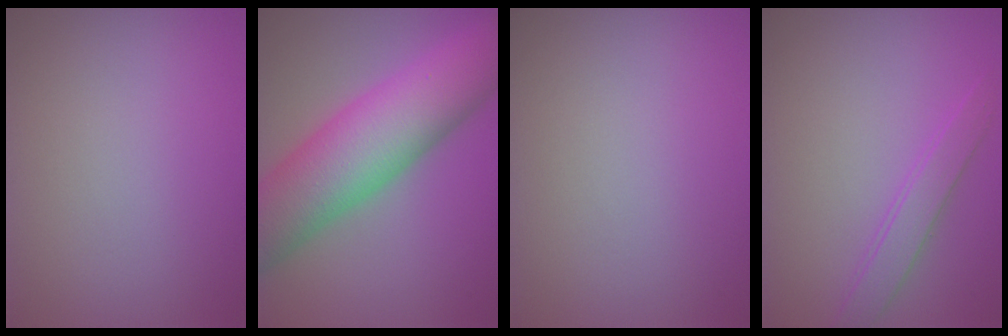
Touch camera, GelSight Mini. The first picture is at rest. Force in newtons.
{"total": 11.8, "press": 11.8, "slide": 0.3}
{"total": 0.0}
{"total": 2.2, "press": 2.1, "slide": 0.2}